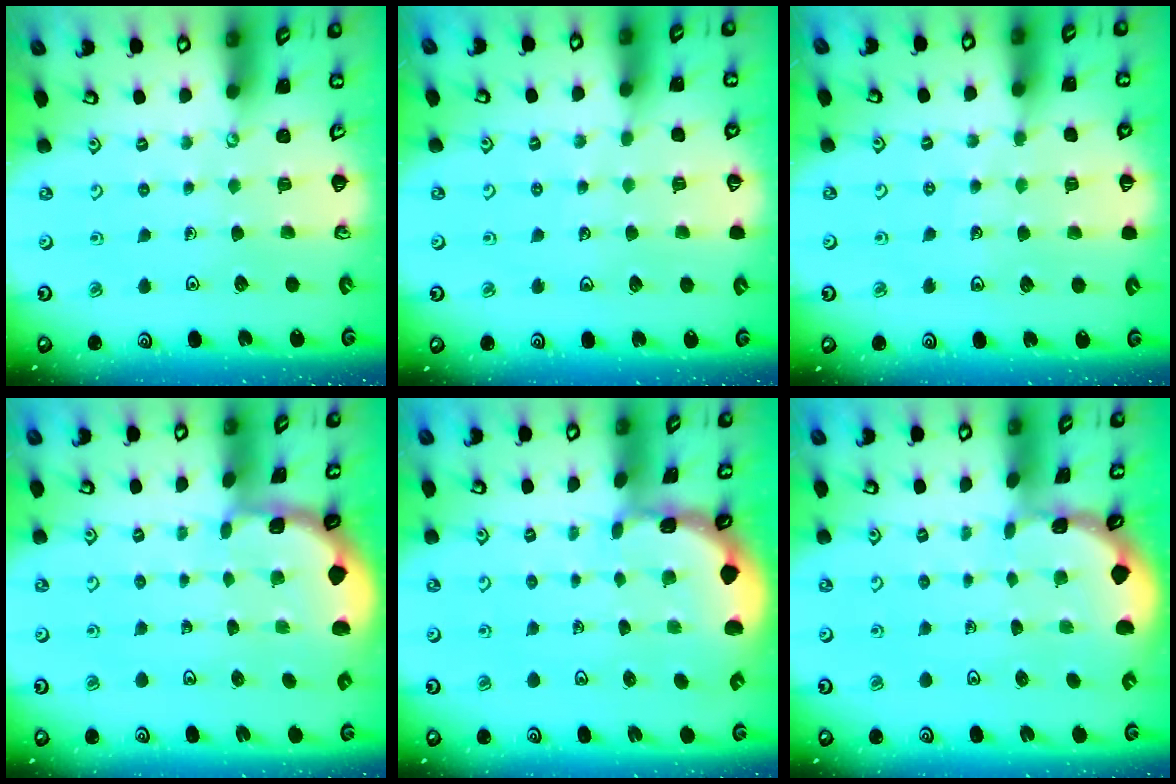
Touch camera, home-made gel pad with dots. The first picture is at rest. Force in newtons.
{"total": 3.5, "press": 3.4, "slide": 0.8}
{"total": 5.8, "press": 5.5, "slide": 1.6}
{"total": 1.6, "press": 1.6, "slide": 0.3}
{"total": 1.0, "press": 1.0, "slide": 0.0}
{"total": 0.6, "press": 0.6, "slide": 0.2}